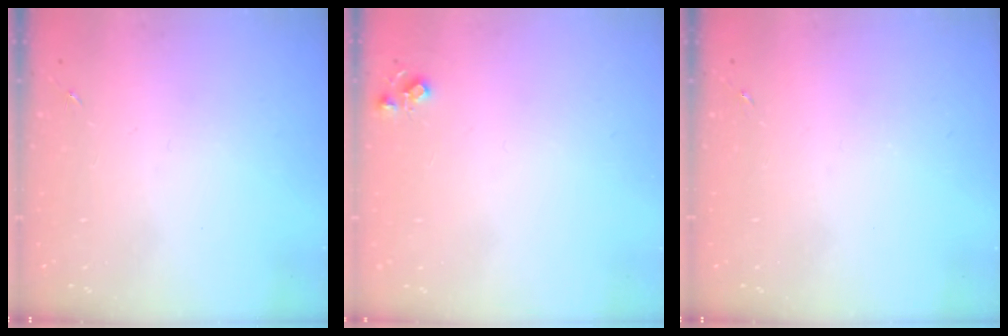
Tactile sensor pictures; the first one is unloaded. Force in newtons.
{"total": 5.1, "press": 5.1, "slide": 0.7}
{"total": 0.0}